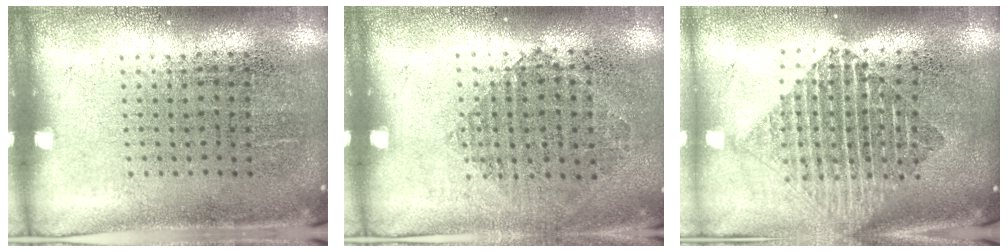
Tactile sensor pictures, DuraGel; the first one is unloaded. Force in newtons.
{"total": 0.8, "press": 0.8, "slide": 0.2}
{"total": 1.9, "press": 1.6, "slide": 1.1}